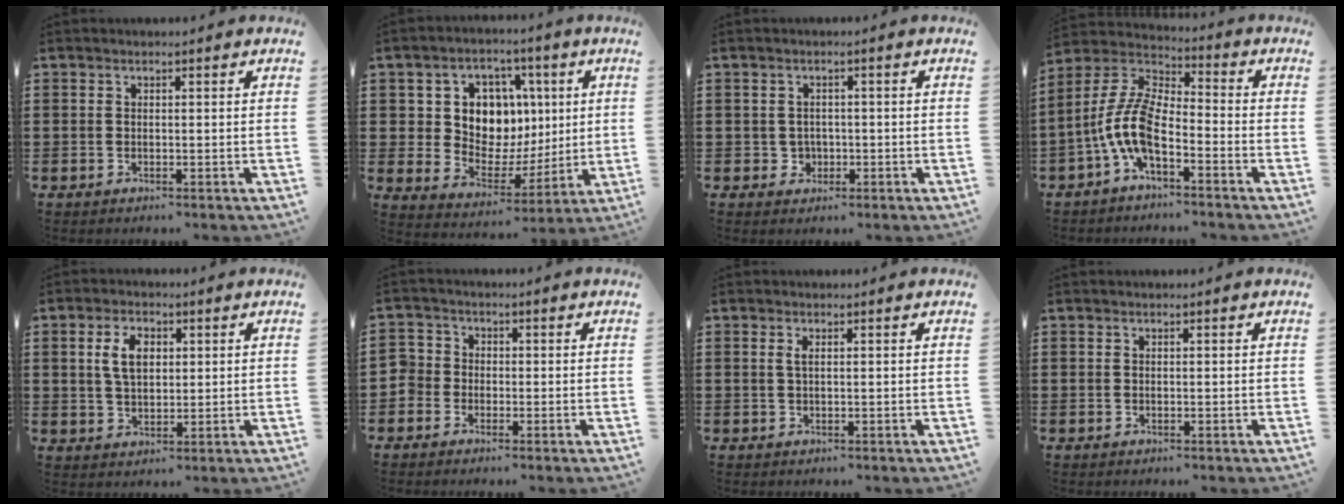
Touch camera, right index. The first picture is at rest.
{"total": 9.5, "force": [3.1, 8.0, 4.2], "torque": [-0.101, -0.003, 0.059]}
{"total": 2.0, "force": [-0.3, 1.9, 0.4], "torque": [-0.015, 0.007, -0.011]}
{"total": 9.3, "force": [-3.8, 4.0, 7.5], "torque": [-0.198, -0.020, -0.086]}
{"total": 5.2, "force": [1.3, 3.1, 3.9], "torque": [-0.079, 0.011, 0.020]}
{"total": 2.8, "force": [-1.5, 2.3, 0.2], "torque": [-0.024, 0.003, -0.038]}
{"total": 1.2, "force": [0.3, 0.3, 1.1], "torque": [-0.022, 0.004, 0.005]}
{"total": 0.0}